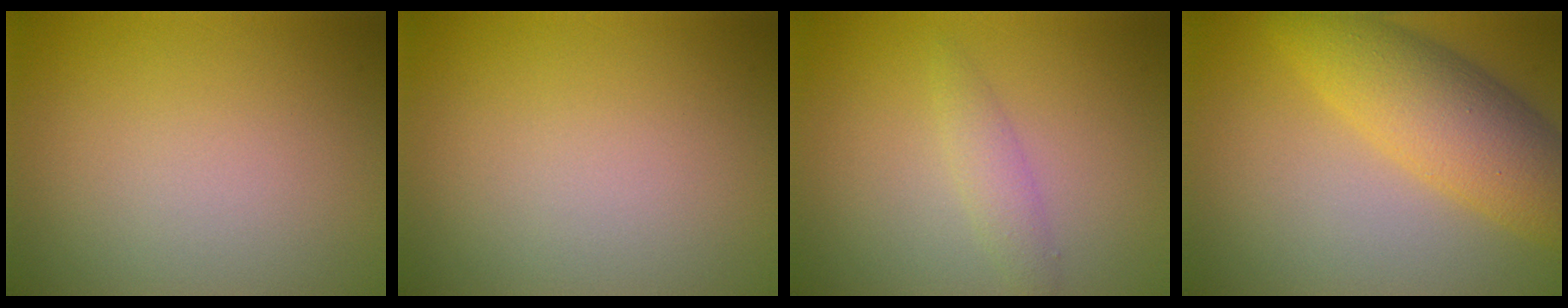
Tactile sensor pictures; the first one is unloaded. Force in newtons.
{"total": 0.0}
{"total": 1.7, "press": 1.7, "slide": 0.1}
{"total": 7.5, "press": 7.5, "slide": 0.1}